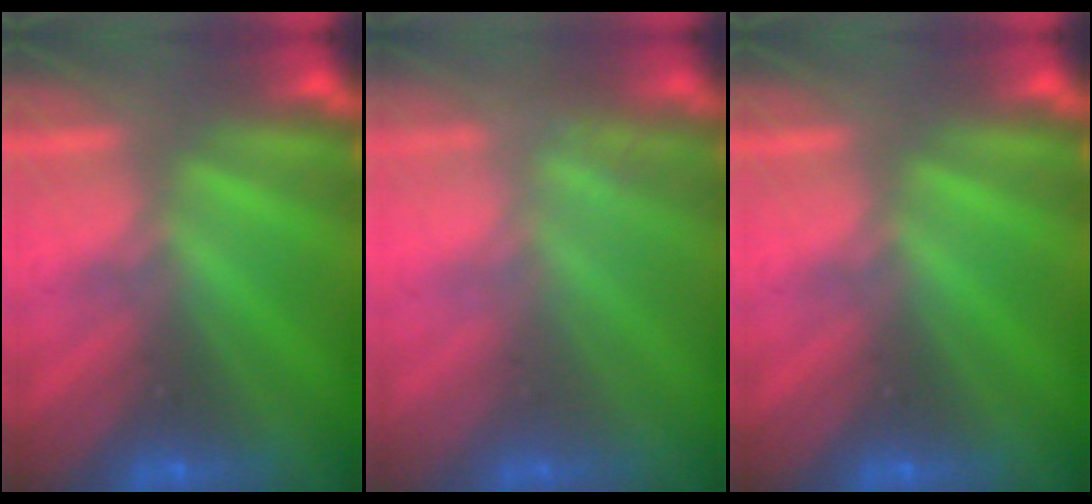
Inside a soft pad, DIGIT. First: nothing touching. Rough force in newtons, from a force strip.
{"total": 2.6}
{"total": 0.0}